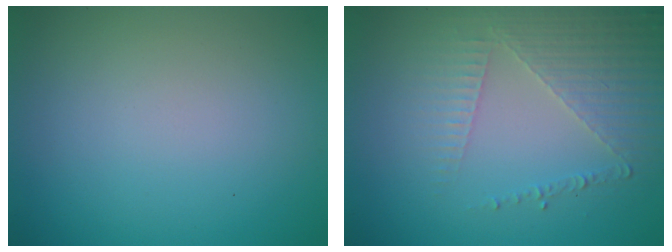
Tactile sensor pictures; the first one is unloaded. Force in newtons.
{"total": 5.0, "press": 3.2, "slide": 3.8}